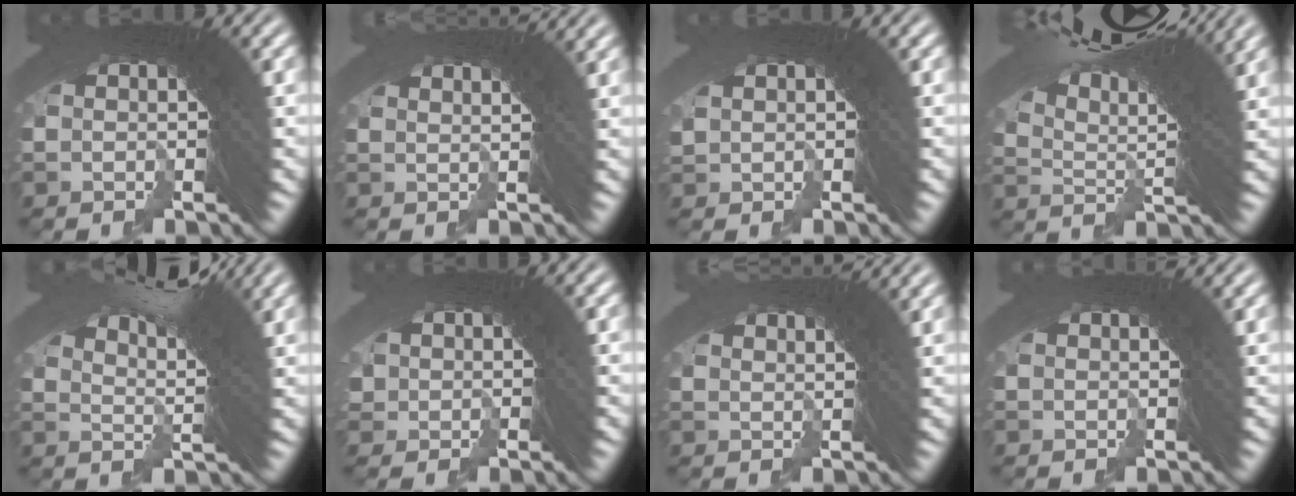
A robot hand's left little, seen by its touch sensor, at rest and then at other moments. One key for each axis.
{"total": 4.4, "fx": 3.7, "fy": -0.7, "fz": 2.3, "tx": -0.018, "ty": 0.019, "tz": 0.057}
{"total": 0.8, "fx": 0.5, "fy": -0.7, "fz": -0.2, "tx": 0.019, "ty": 0.006, "tz": 0.015}
{"total": 11.5, "fx": 6.9, "fy": 3.3, "fz": 8.6, "tx": -0.135, "ty": 0.028, "tz": 0.099}
{"total": 6.4, "fx": 4.3, "fy": 0.3, "fz": 4.7, "tx": -0.065, "ty": 0.008, "tz": 0.070}
{"total": 1.0, "fx": -0.3, "fy": 0.9, "fz": 0.0, "tx": 0.008, "ty": -0.004, "tz": -0.001}
{"total": 5.1, "fx": 4.4, "fy": -0.6, "fz": 2.6, "tx": -0.026, "ty": 0.022, "tz": 0.067}
{"total": 2.0, "fx": 1.6, "fy": -0.8, "fz": 0.9, "tx": -0.005, "ty": 0.007, "tz": 0.027}